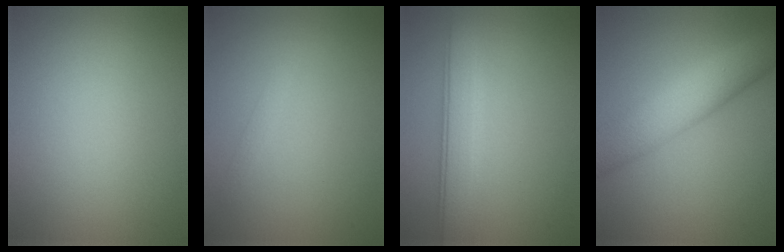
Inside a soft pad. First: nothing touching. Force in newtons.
{"total": 0.8, "press": 0.8, "slide": 0.1}
{"total": 4.3, "press": 4.3, "slide": 0.2}
{"total": 6.9, "press": 6.9, "slide": 0.1}